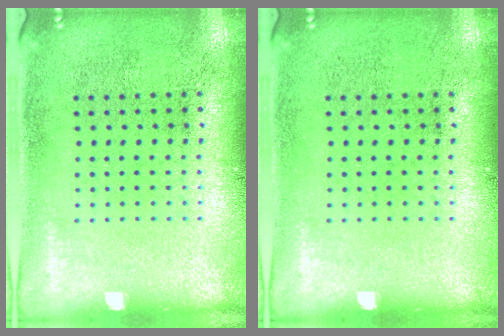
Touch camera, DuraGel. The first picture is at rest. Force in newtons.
{"total": 0.0}